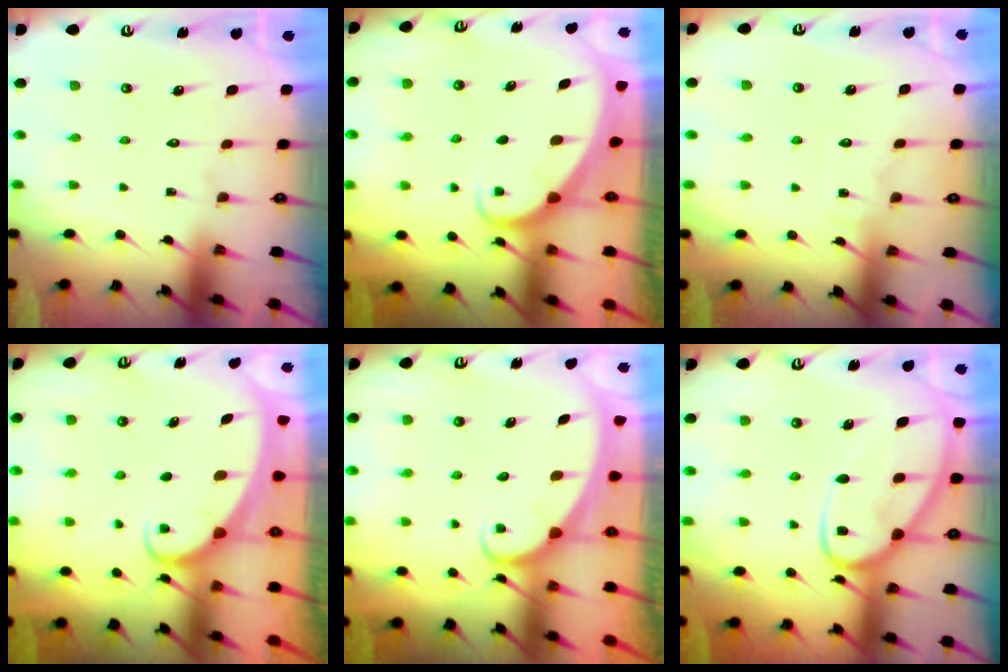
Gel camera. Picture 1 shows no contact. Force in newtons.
{"total": 1.7, "press": 1.6, "slide": 0.1}
{"total": 4.4, "press": 4.4, "slide": 0.5}
{"total": 2.4, "press": 2.4, "slide": 0.3}
{"total": 2.2, "press": 2.2, "slide": 0.2}
{"total": 11.6, "press": 11.5, "slide": 1.2}